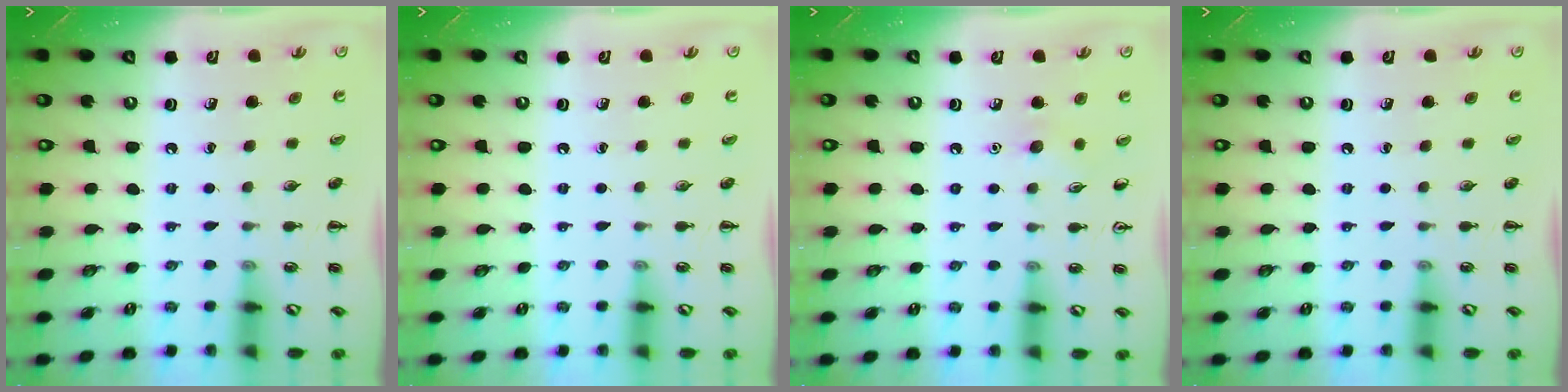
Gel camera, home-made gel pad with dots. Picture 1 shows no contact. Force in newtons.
{"total": 0.0}
{"total": 4.7, "press": 4.5, "slide": 1.4}
{"total": 0.0}